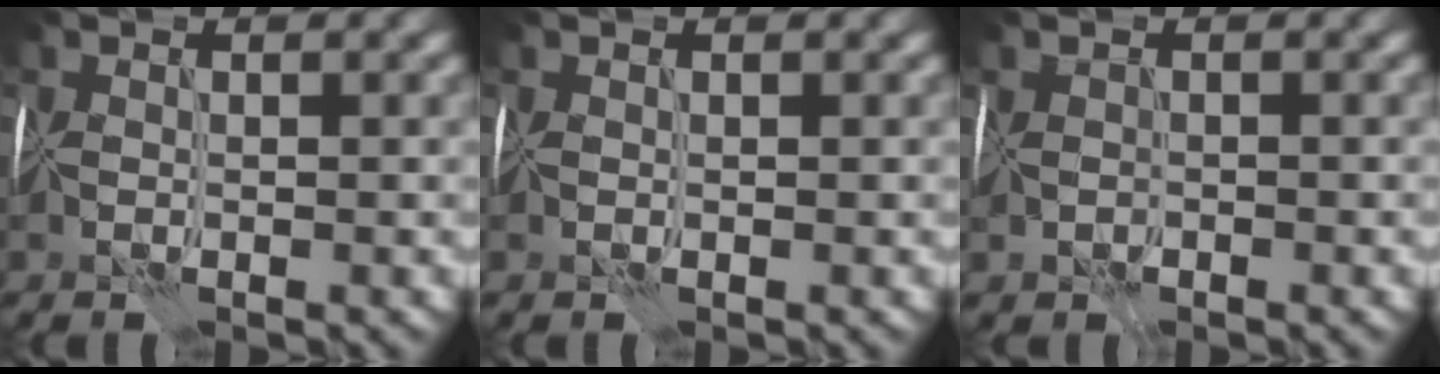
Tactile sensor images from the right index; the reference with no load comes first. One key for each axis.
{"total": 0.0}
{"total": 0.8, "fx": -0.5, "fy": 0.6, "fz": 0.0, "tx": -0.005, "ty": -0.004, "tz": -0.006}